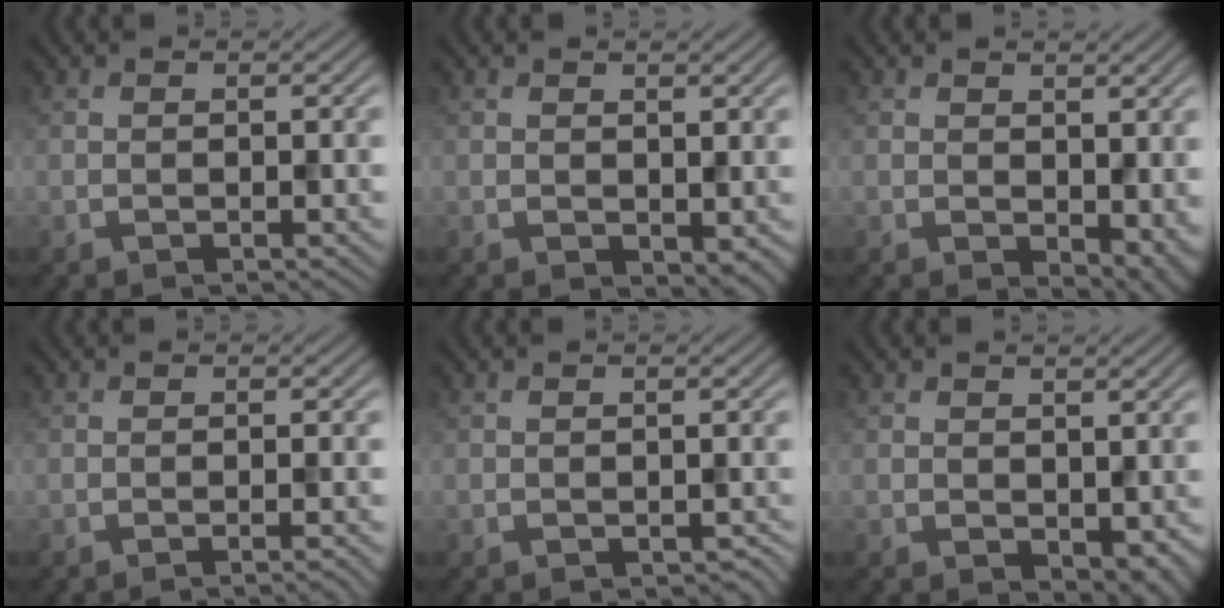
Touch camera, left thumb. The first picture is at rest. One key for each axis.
{"total": 1.5, "fx": 0.5, "fy": 1.0, "fz": 1.0, "tx": -0.017, "ty": -0.007, "tz": 0.013}
{"total": 5.3, "fx": -0.1, "fy": 3.5, "fz": 4.0, "tx": -0.060, "ty": -0.023, "tz": 0.014}
{"total": 1.5, "fx": -0.7, "fy": 0.3, "fz": 1.2, "tx": -0.005, "ty": 0.000, "tz": -0.019}
{"total": 0.6, "fx": -0.4, "fy": 0.4, "fz": 0.2, "tx": -0.004, "ty": -0.009, "tz": -0.005}
{"total": 2.6, "fx": 0.4, "fy": 1.7, "fz": 1.9, "tx": -0.033, "ty": -0.010, "tz": 0.014}